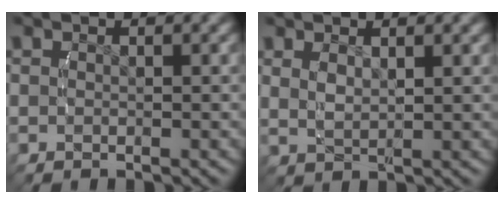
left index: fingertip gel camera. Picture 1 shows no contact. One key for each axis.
{"total": 2.0, "fx": 1.2, "fy": 0.5, "fz": 1.5, "tx": -0.029, "ty": 0.000, "tz": 0.028}